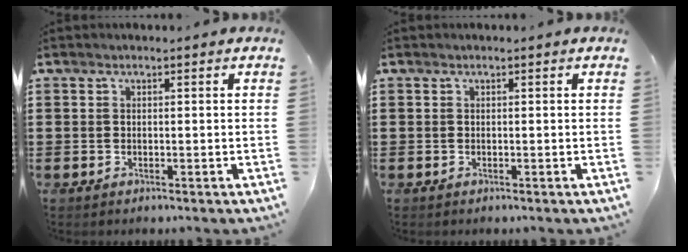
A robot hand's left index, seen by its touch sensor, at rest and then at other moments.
{"total": 0.0}